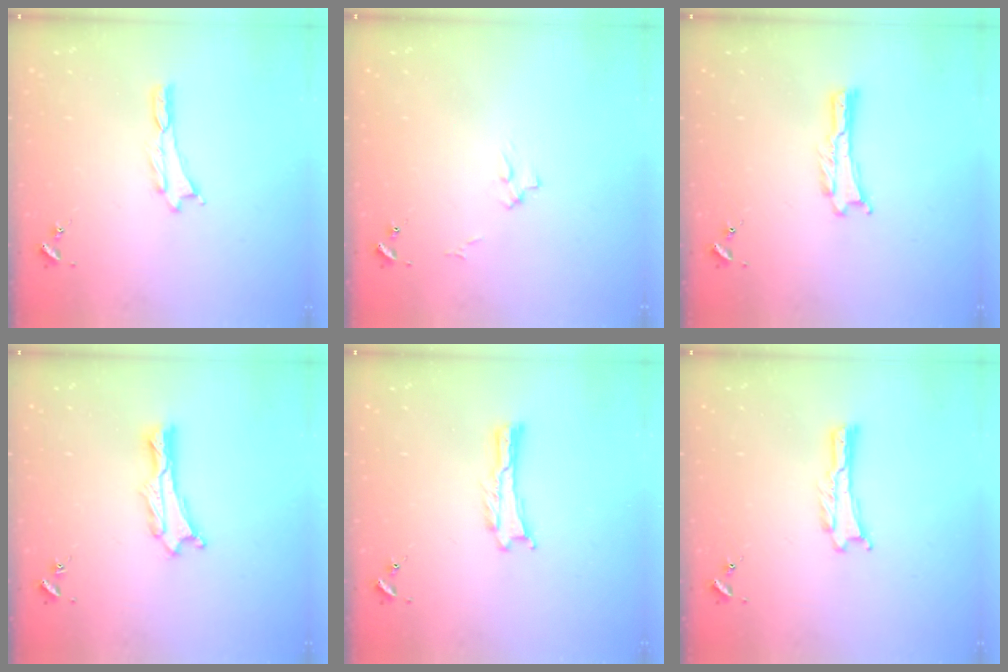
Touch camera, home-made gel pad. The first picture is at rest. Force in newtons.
{"total": 2.7, "press": 2.7, "slide": 0.3}
{"total": 0.0}
{"total": 0.9, "press": 0.9, "slide": 0.2}
{"total": 0.0}
{"total": 0.0}